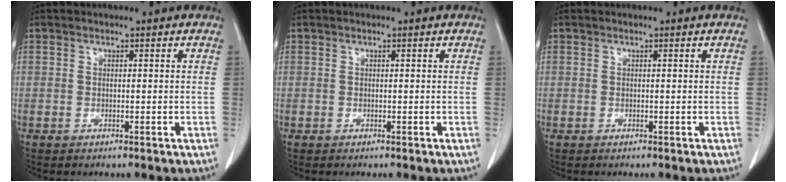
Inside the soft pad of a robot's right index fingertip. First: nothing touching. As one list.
[{"total": 0.0}, {"total": 0.0}]